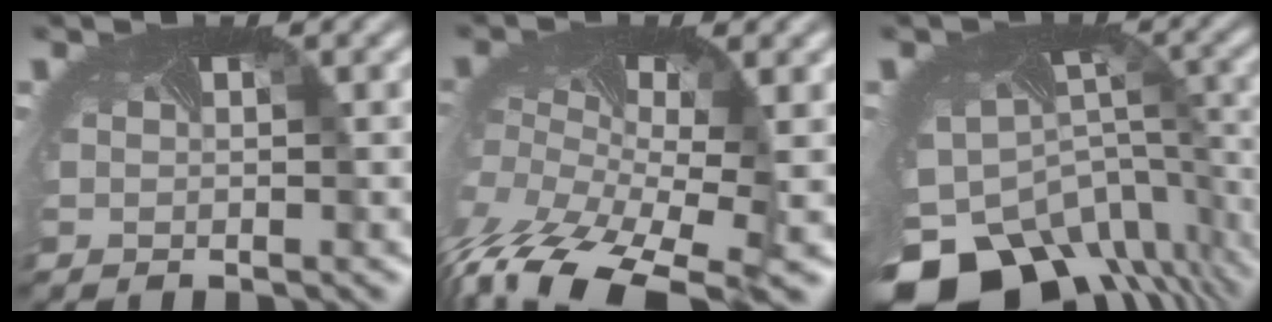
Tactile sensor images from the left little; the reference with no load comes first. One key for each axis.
{"total": 11.6, "fx": -6.9, "fy": 5.5, "fz": 7.6, "tx": -0.204, "ty": -0.056, "tz": -0.105}
{"total": 16.3, "fx": -10.7, "fy": 9.6, "fz": 7.6, "tx": -0.184, "ty": -0.066, "tz": -0.115}